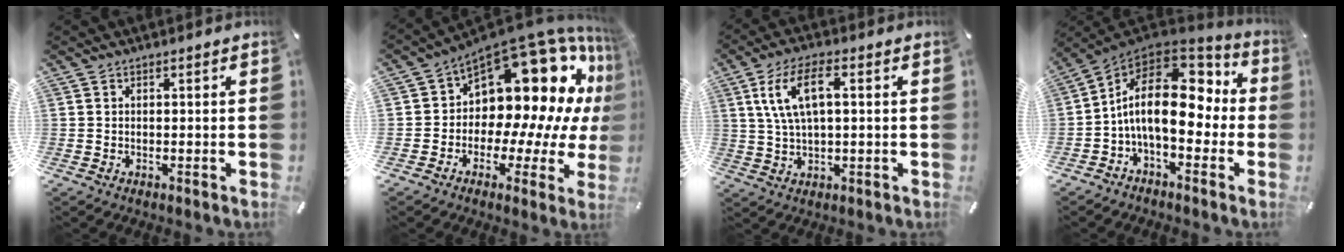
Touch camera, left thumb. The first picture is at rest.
{"total": 19.5, "force": [8.6, 11.7, 13.0], "torque": [-0.172, -0.093, 0.151]}
{"total": 9.5, "force": [2.6, 3.9, 8.3], "torque": [-0.183, 0.003, 0.039]}
{"total": 17.9, "force": [1.0, 9.7, 15.0], "torque": [-0.272, -0.009, 0.019]}